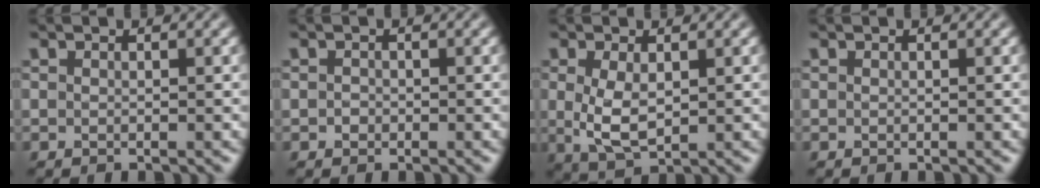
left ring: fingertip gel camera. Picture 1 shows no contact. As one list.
[{"total": 0.7, "force": [-0.2, 0.6, 0.2], "torque": [-0.002, -0.004, -0.005]}, {"total": 3.6, "force": [0.3, 1.8, 3.1], "torque": [-0.069, -0.001, 0.010]}, {"total": 0.0}]